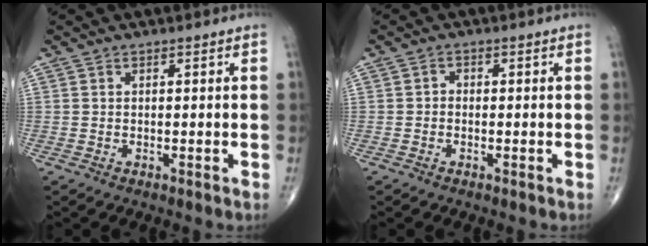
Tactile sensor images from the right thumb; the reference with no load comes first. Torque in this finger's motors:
{"motor_torque": [-0.38, -0.03, 0.03, 0.00, -0.03]}